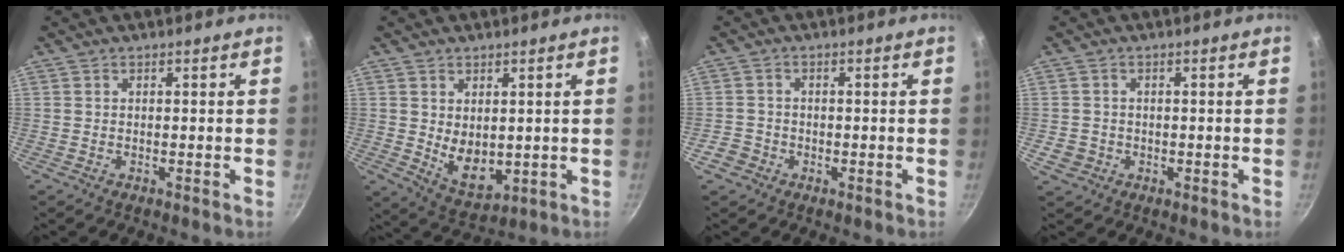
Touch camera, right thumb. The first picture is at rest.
{"total": 7.3, "force": [0.8, 4.7, 5.5], "torque": [-0.069, -0.024, 0.034]}
{"total": 2.9, "force": [-1.6, 2.4, 0.6], "torque": [0.000, 0.020, -0.025]}
{"total": 3.2, "force": [-0.8, 2.8, 1.2], "torque": [-0.016, 0.005, -0.007]}